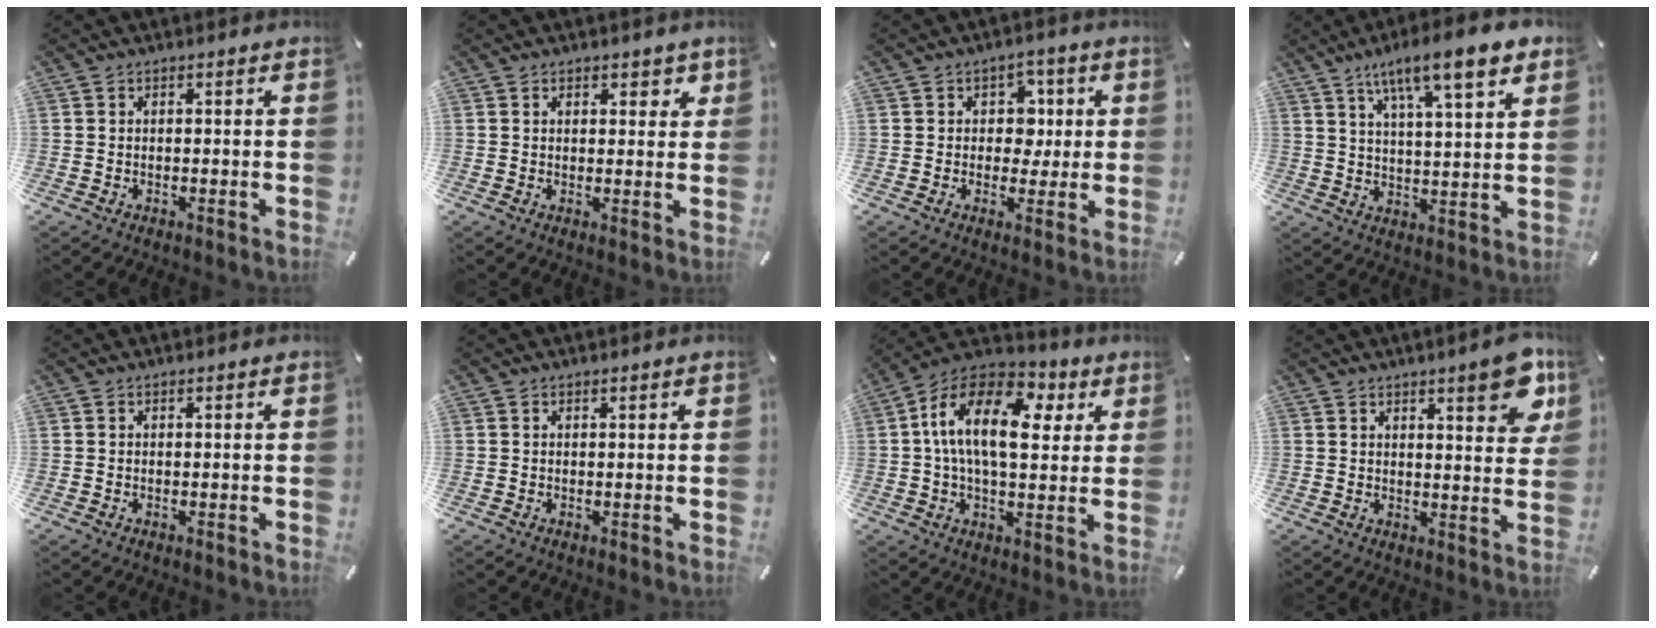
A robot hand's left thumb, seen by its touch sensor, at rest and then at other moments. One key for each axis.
{"total": 2.8, "fx": 1.5, "fy": 1.8, "fz": 1.4, "tx": -0.006, "ty": -0.002, "tz": 0.021}
{"total": 6.5, "fx": 0.9, "fy": 5.6, "fz": 3.2, "tx": -0.036, "ty": 0.002, "tz": 0.010}
{"total": 12.2, "fx": 8.6, "fy": 2.4, "fz": 8.3, "tx": -0.140, "ty": -0.040, "tz": 0.143}
{"total": 0.0}
{"total": 0.0}
{"total": 17.0, "fx": 4.2, "fy": 9.4, "fz": 13.6, "tx": -0.255, "ty": -0.005, "tz": 0.066}
{"total": 10.3, "fx": 6.0, "fy": 3.5, "fz": 7.6, "tx": -0.082, "ty": -0.038, "tz": 0.095}